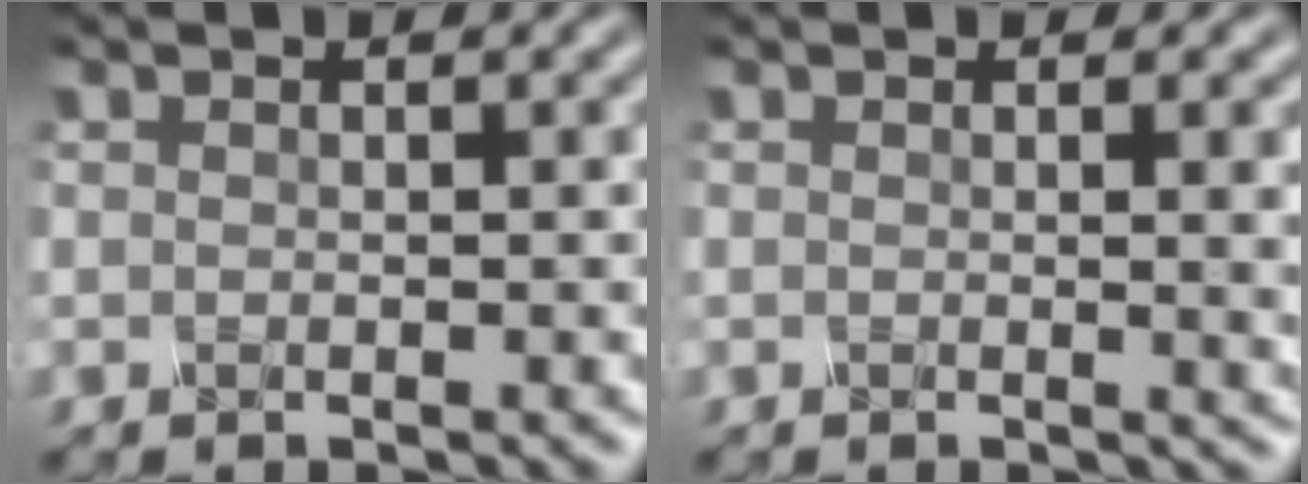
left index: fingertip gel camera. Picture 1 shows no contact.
{"total": 3.7, "force": [0.3, 1.3, 3.5], "torque": [-0.027, 0.002, 0.003]}